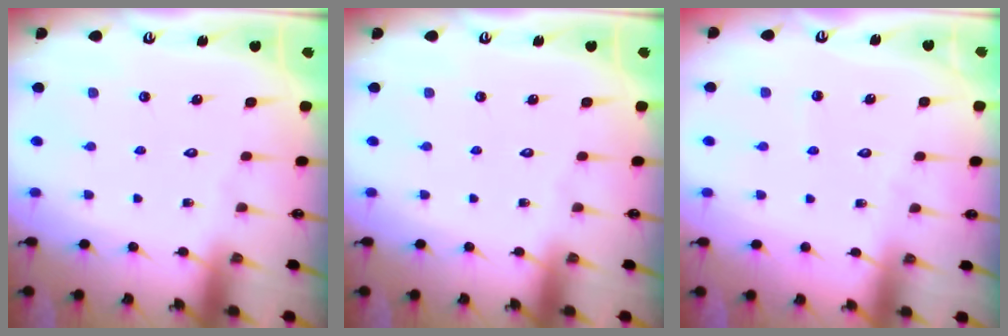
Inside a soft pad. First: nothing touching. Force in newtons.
{"total": 0.0}
{"total": 2.3, "press": 2.3, "slide": 0.3}